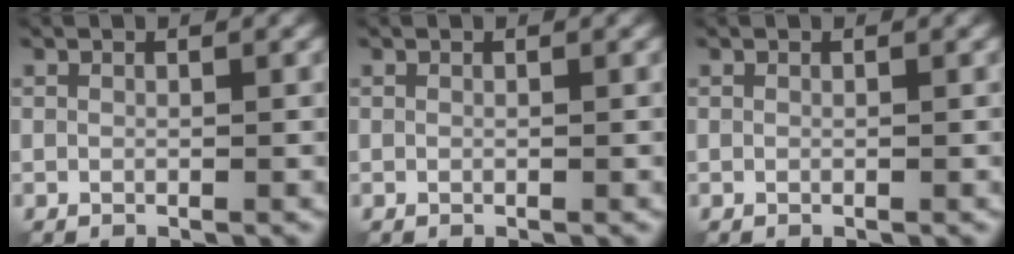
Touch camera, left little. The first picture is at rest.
{"total": 0.0}
{"total": 0.0}